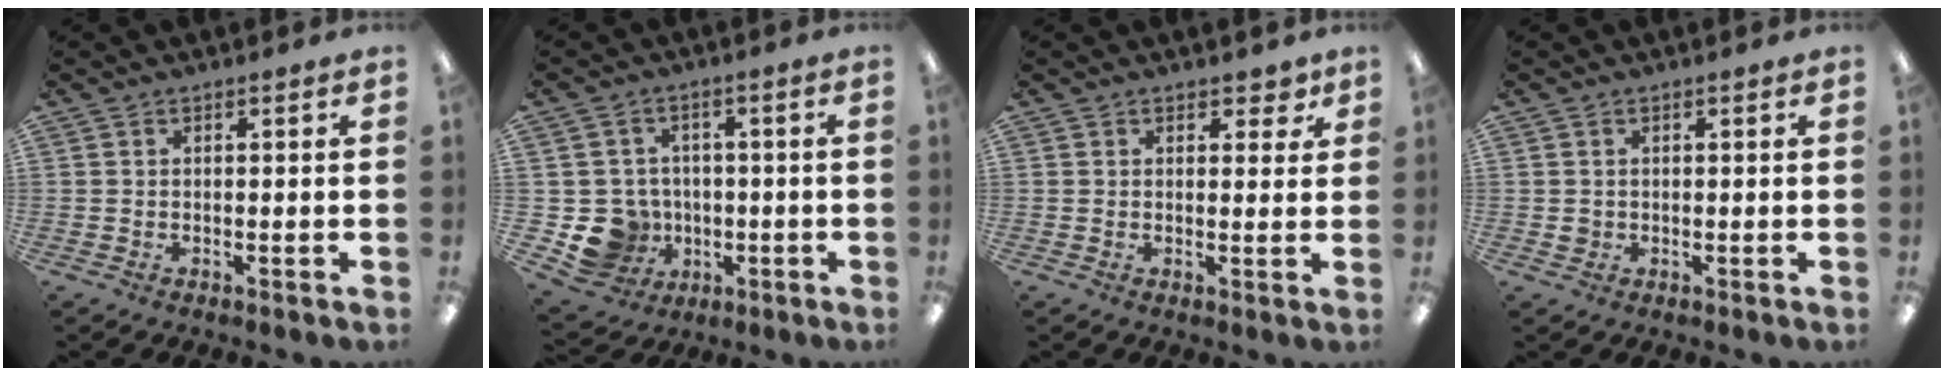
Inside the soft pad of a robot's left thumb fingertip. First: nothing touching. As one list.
[{"total": 9.8, "force": [-2.2, 9.2, 2.5], "torque": [-0.073, 0.015, -0.030]}, {"total": 3.2, "force": [2.1, 1.9, 1.5], "torque": [-0.008, -0.004, 0.034]}, {"total": 1.4, "force": [0.4, 1.4, 0.2], "torque": [-0.007, 0.004, 0.006]}]